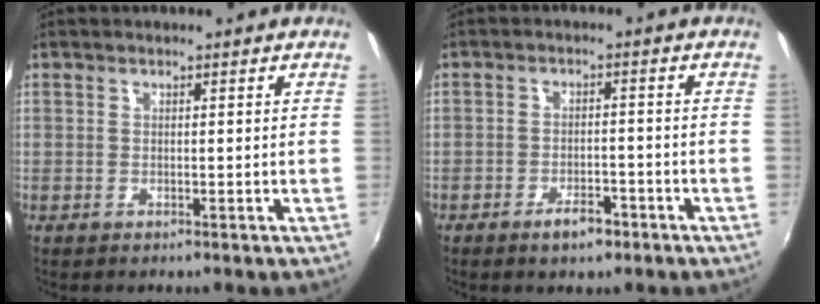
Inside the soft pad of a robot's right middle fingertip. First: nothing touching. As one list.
[{"total": 4.3, "force": [-2.9, 1.9, 2.6], "torque": [-0.052, -0.001, -0.042]}]